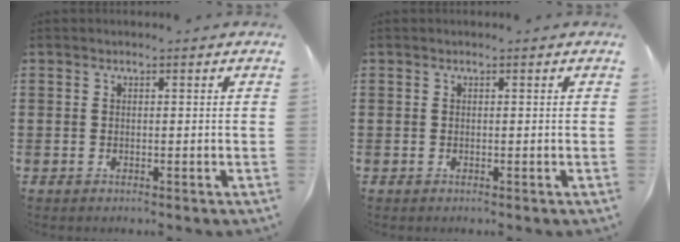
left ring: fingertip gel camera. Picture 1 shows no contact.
{"total": 0.0}